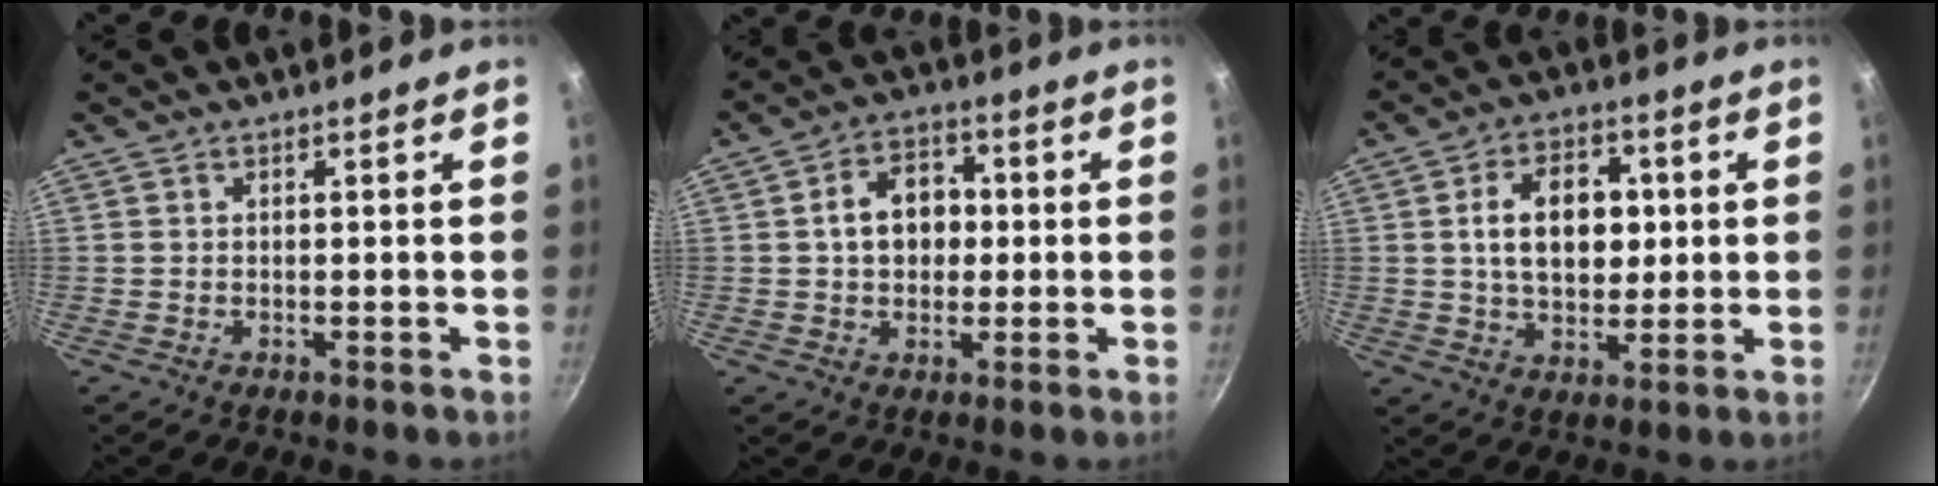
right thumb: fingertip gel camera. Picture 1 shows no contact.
{"total": 8.8, "force": [0.5, 6.6, 5.8], "torque": [-0.060, 0.017, 0.000]}
{"total": 12.5, "force": [1.8, 8.4, 9.0], "torque": [-0.115, 0.003, 0.026]}